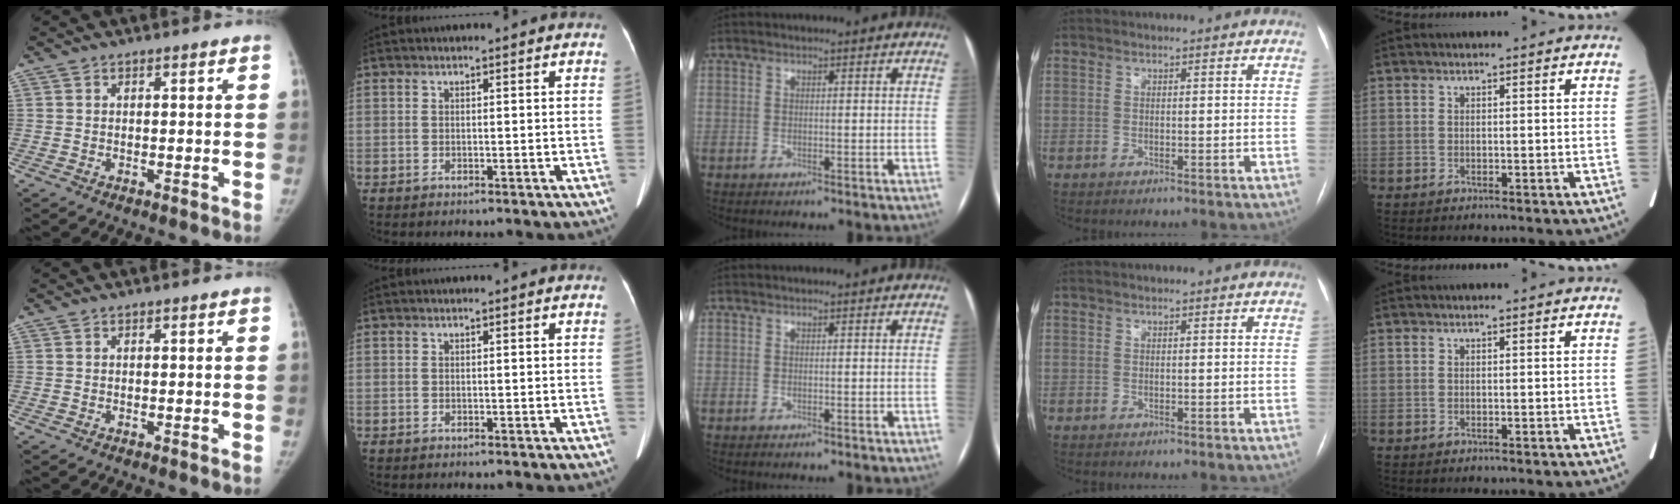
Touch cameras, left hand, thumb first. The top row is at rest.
{}